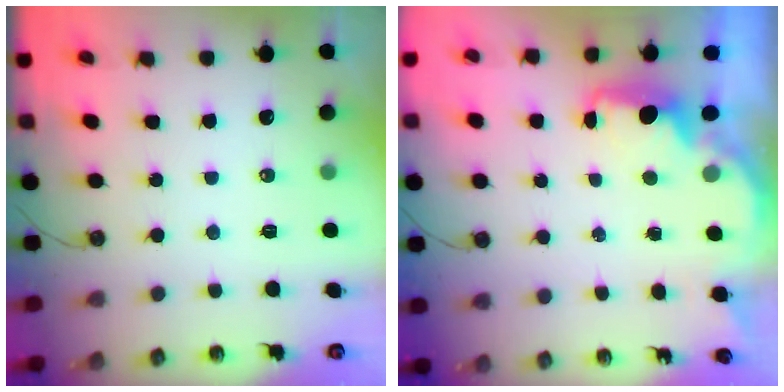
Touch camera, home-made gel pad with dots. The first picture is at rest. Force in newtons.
{"total": 2.5, "press": 2.4, "slide": 0.8}